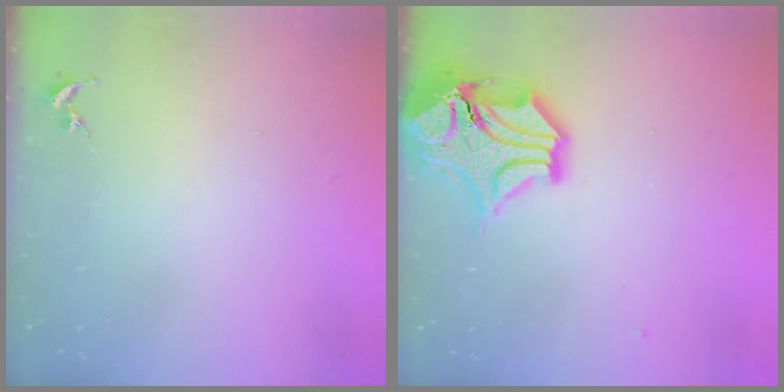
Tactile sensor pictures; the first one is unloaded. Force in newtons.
{"total": 16.7, "press": 16.5, "slide": 2.5}